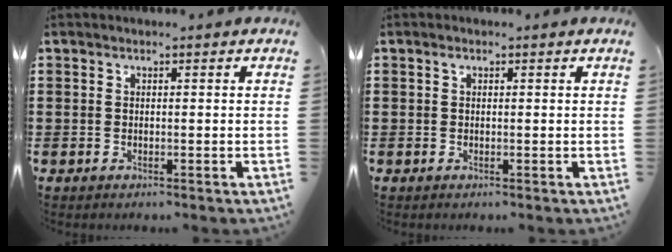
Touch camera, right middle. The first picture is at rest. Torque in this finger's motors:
{"motor_torque": [0.16, -0.08, 0.04, 0.03]}